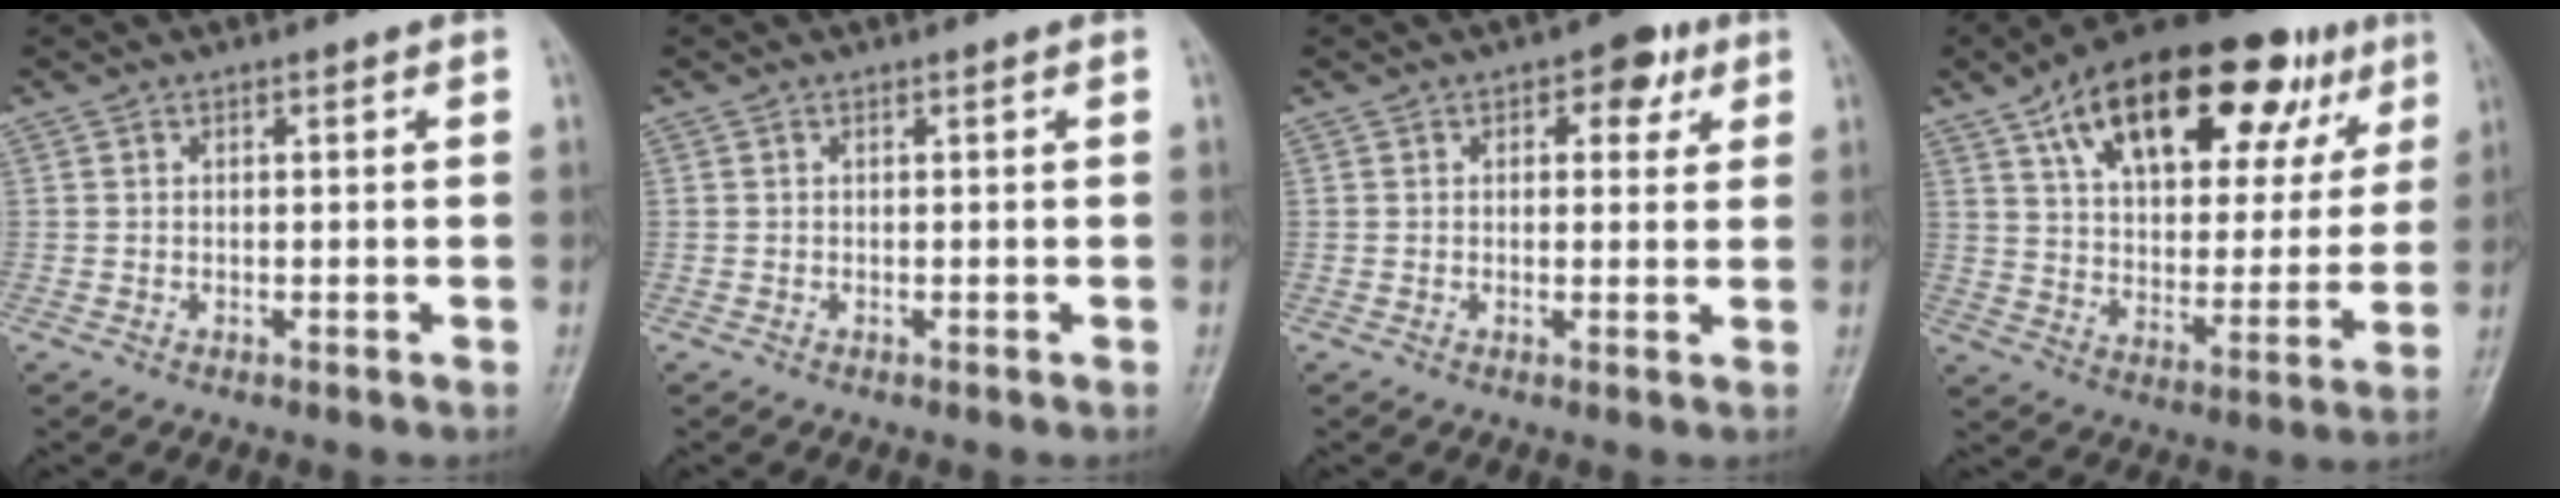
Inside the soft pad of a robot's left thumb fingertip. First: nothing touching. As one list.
[{"total": 0.0}, {"total": 5.2, "force": [2.4, 3.1, 3.4], "torque": [-0.012, -0.003, 0.022]}, {"total": 27.6, "force": [14.2, 13.3, 19.5], "torque": [-0.262, 0.000, 0.218]}]